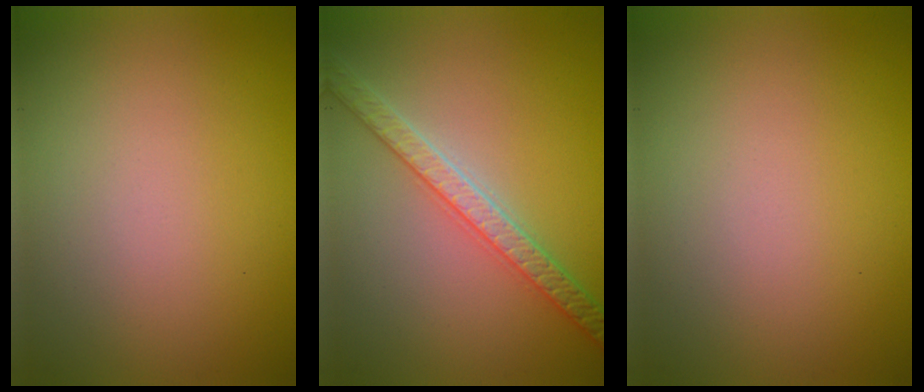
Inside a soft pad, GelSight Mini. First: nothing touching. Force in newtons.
{"total": 3.8, "press": 3.7, "slide": 0.9}
{"total": 0.0}